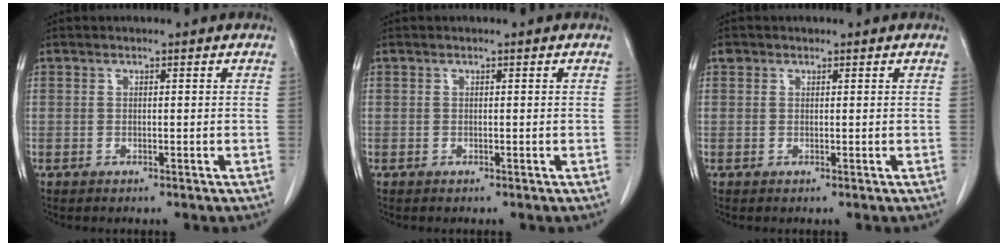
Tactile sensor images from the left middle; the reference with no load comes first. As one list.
[{"total": 0.0}, {"total": 0.8, "force": [0.6, 0.6, 0.1], "torque": [0.001, 0.006, 0.007]}]